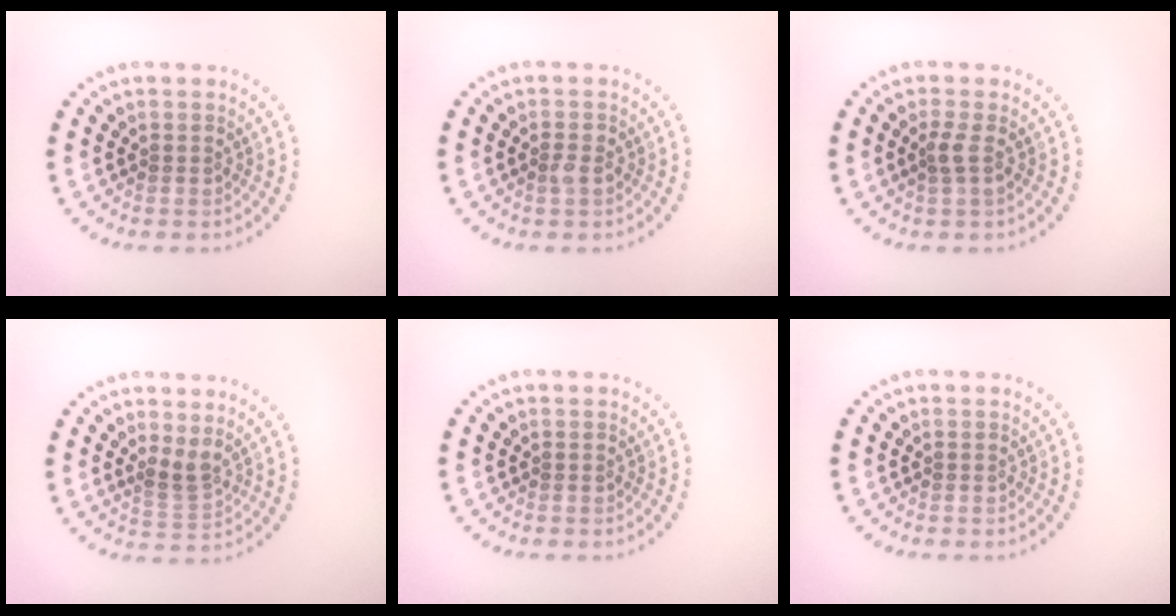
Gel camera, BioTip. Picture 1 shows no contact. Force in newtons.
{"total": 1.1, "press": 1.1, "slide": 0.2}
{"total": 1.2, "press": 1.0, "slide": 0.7}
{"total": 1.7, "press": 1.3, "slide": 1.2}
{"total": 0.0}
{"total": 0.0}